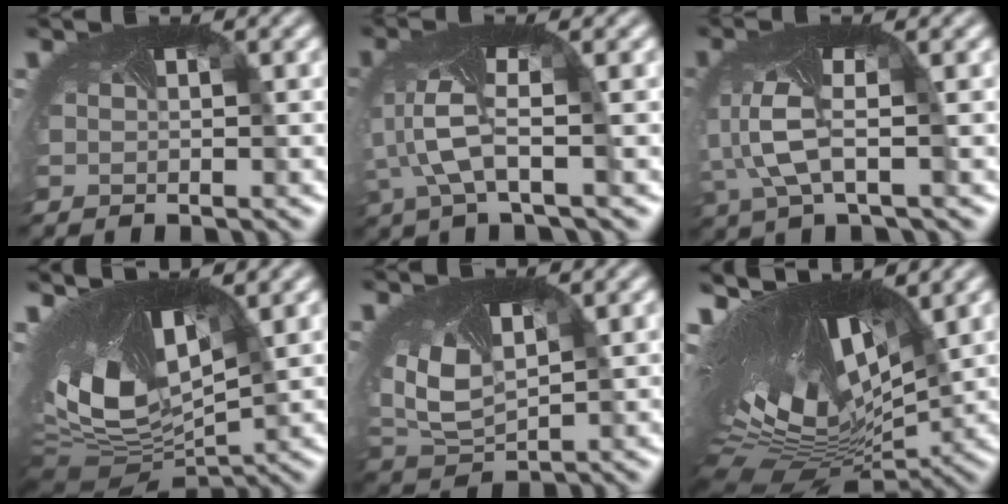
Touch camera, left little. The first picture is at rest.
{"total": 4.1, "force": [-1.4, 1.2, 3.7], "torque": [-0.122, -0.012, -0.025]}
{"total": 4.3, "force": [-1.0, 1.8, 3.8], "torque": [-0.130, -0.012, -0.013]}
{"total": 16.1, "force": [1.7, 8.3, 13.8], "torque": [-0.275, 0.003, 0.062]}
{"total": 5.7, "force": [1.4, 3.7, 4.1], "torque": [-0.109, -0.017, 0.038]}
{"total": 18.2, "force": [1.9, 8.7, 15.9], "torque": [-0.290, 0.000, 0.049]}